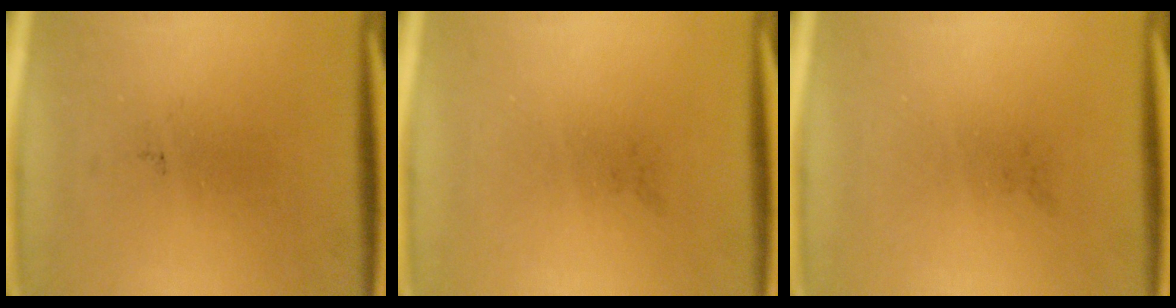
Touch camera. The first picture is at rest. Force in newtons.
{"total": 0.0}
{"total": 0.0}